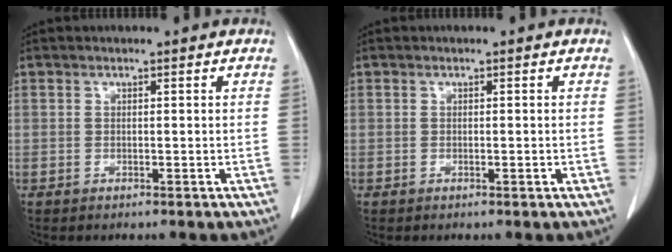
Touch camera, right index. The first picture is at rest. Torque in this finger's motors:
{"motor_torque": [-0.03, 0.04, 0.00, 0.00]}